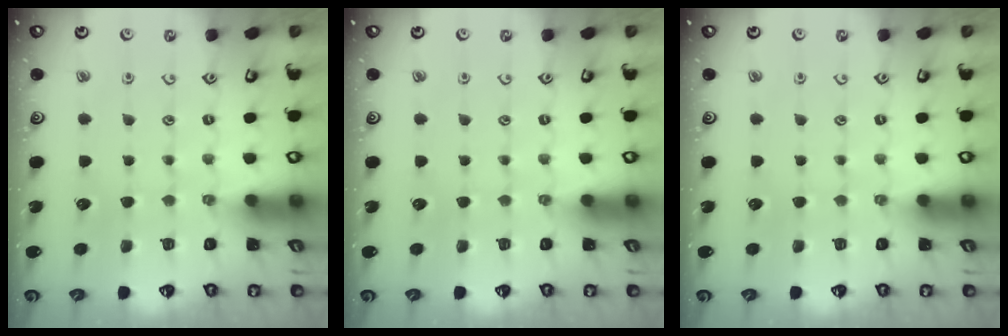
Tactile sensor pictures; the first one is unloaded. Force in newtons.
{"total": 0.0}
{"total": 0.0}